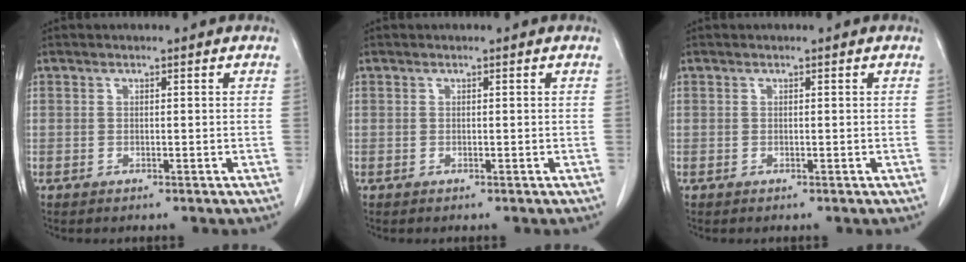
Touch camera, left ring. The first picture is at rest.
{"total": 0.0}
{"total": 0.0}